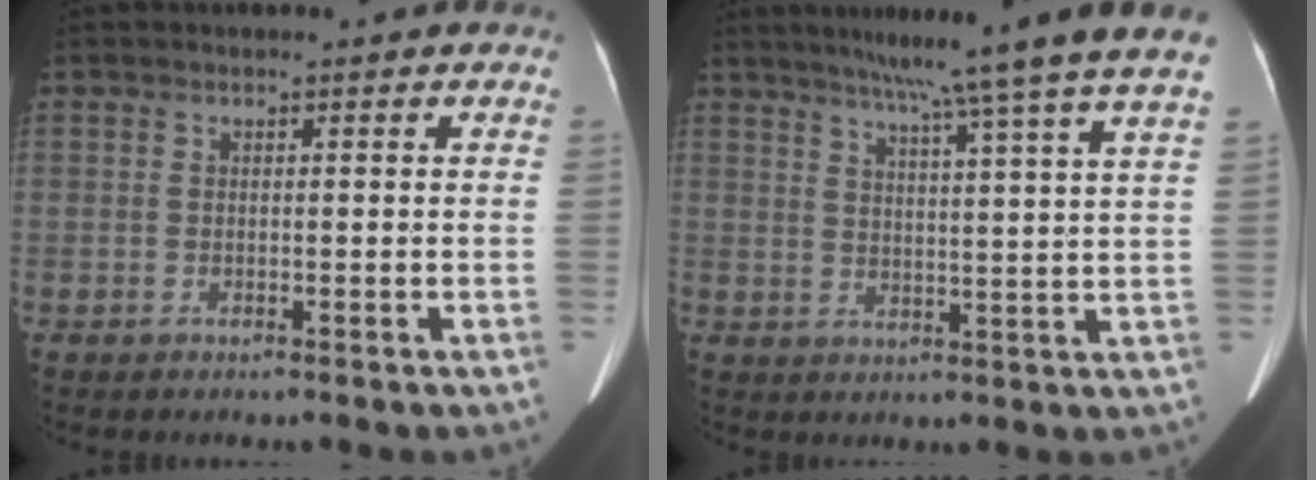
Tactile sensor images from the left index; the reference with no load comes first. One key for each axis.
{"total": 14.2, "fx": 11.5, "fy": -2.6, "fz": 7.9, "tx": -0.117, "ty": -0.019, "tz": 0.139}